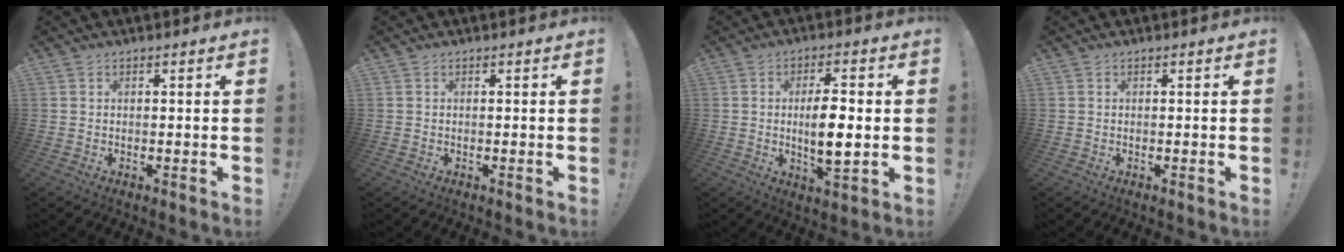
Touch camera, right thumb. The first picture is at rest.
{"total": 0.0}
{"total": 8.7, "force": [-0.1, 2.8, 8.3], "torque": [-0.141, -0.010, -0.009]}
{"total": 0.0}